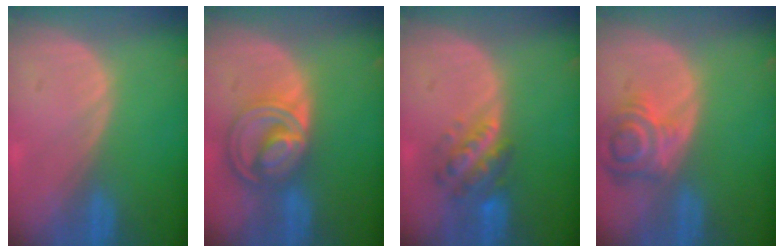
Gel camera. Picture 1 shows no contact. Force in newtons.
{"total": 8.5, "press": 7.2, "slide": 4.5}
{"total": 5.8, "press": 5.6, "slide": 1.4}
{"total": 6.9, "press": 6.4, "slide": 2.7}